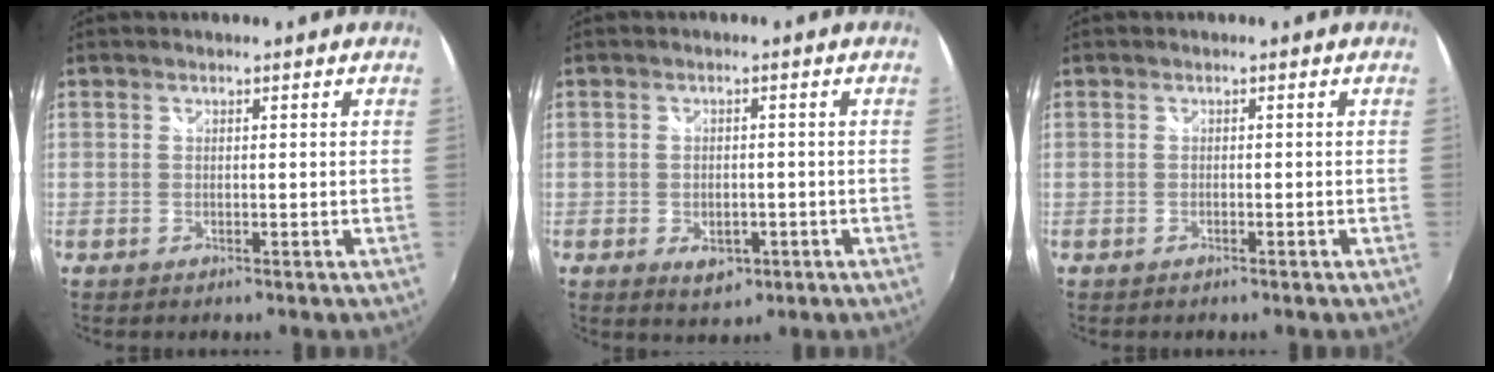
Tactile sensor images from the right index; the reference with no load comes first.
{"total": 4.6, "force": [-2.0, 3.1, 2.9], "torque": [-0.055, -0.008, -0.024]}
{"total": 0.7, "force": [-0.6, 0.2, 0.3], "torque": [-0.006, -0.001, -0.010]}